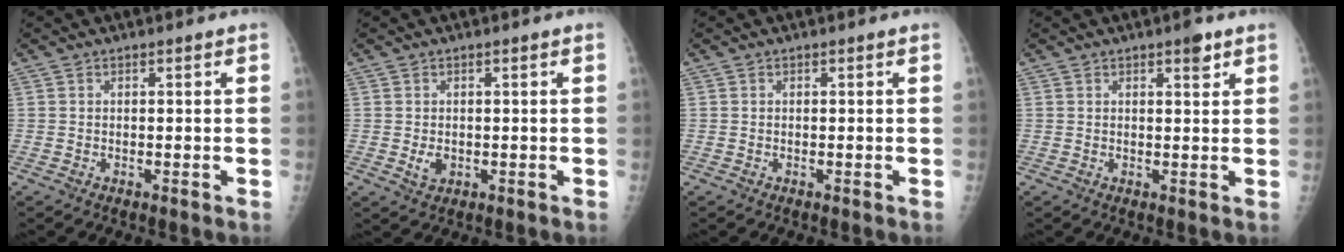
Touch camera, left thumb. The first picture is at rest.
{"total": 2.3, "force": [-0.1, 1.6, 1.6], "torque": [-0.021, -0.003, 0.003]}
{"total": 0.0}
{"total": 2.7, "force": [1.7, 0.9, 1.9], "torque": [-0.019, -0.008, 0.022]}